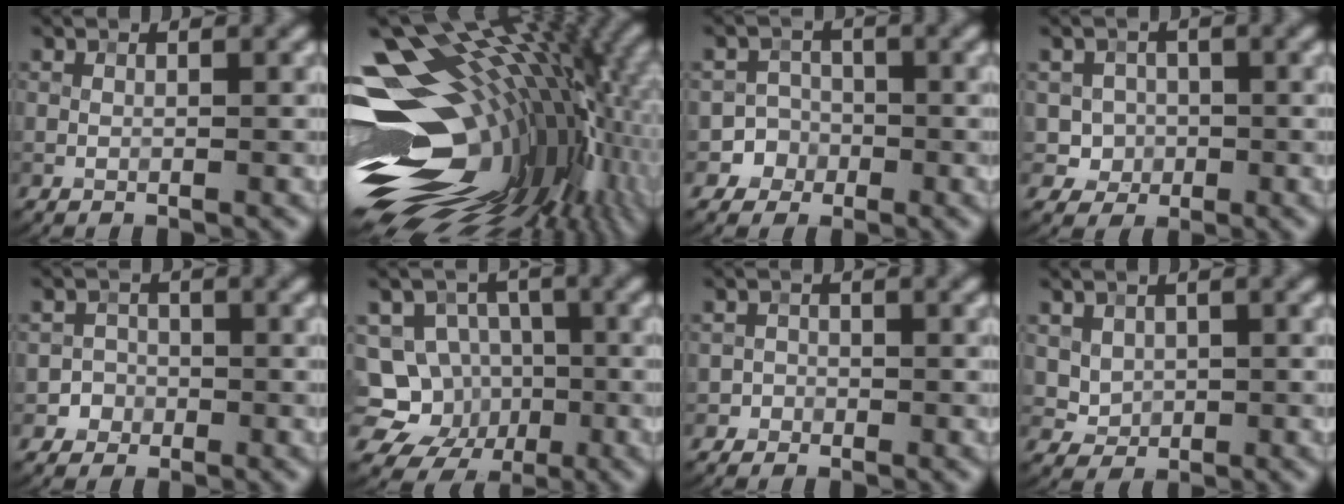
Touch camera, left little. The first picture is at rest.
{"total": 20.0, "force": [0.7, 12.2, 15.9], "torque": [-0.272, -0.003, 0.006]}
{"total": 3.8, "force": [-1.8, 3.3, 0.0], "torque": [0.039, 0.004, -0.047]}
{"total": 3.4, "force": [0.4, 3.2, 1.0], "torque": [-0.012, -0.002, 0.005]}
{"total": 2.1, "force": [-1.0, 1.8, -0.1], "torque": [0.029, 0.006, -0.027]}
{"total": 9.9, "force": [-3.0, 8.8, 3.3], "torque": [-0.051, 0.012, -0.074]}
{"total": 1.1, "force": [-0.7, 0.8, -0.3], "torque": [0.023, 0.002, -0.013]}
{"total": 2.2, "force": [0.7, 1.9, 1.0], "torque": [-0.027, -0.011, 0.030]}